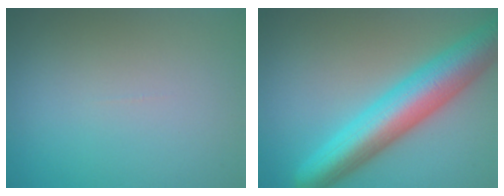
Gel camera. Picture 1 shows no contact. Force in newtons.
{"total": 8.6, "press": 8.6, "slide": 0.4}